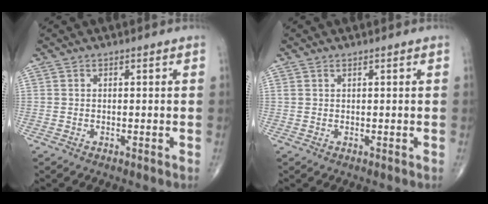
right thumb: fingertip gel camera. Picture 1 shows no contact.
{"total": 0.6, "force": [0.5, 0.2, 0.4], "torque": [-0.010, 0.006, 0.011]}